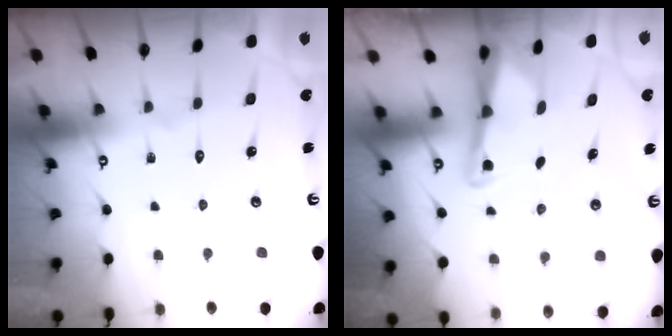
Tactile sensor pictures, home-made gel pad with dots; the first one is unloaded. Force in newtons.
{"total": 2.9, "press": 2.9, "slide": 0.3}